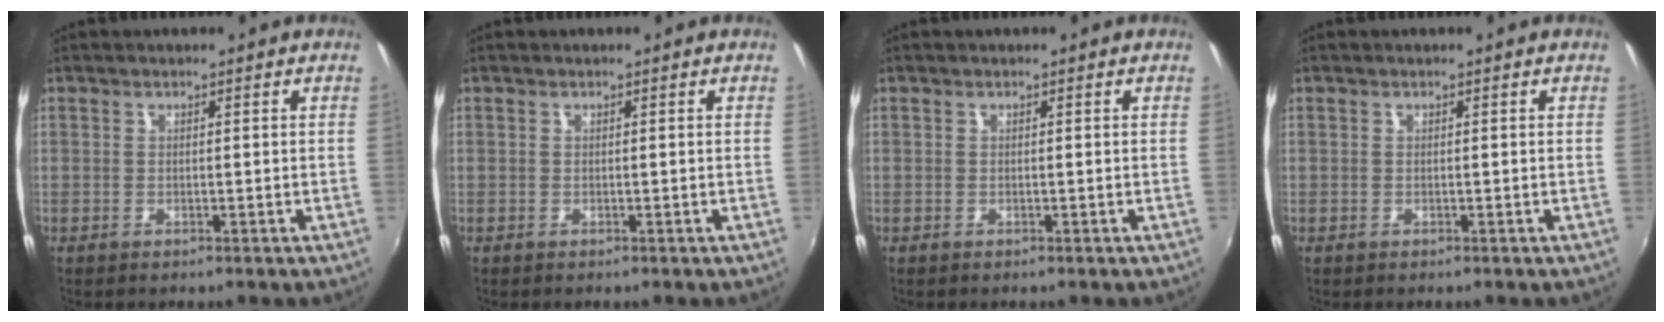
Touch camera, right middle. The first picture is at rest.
{"total": 0.0}
{"total": 0.0}
{"total": 0.0}